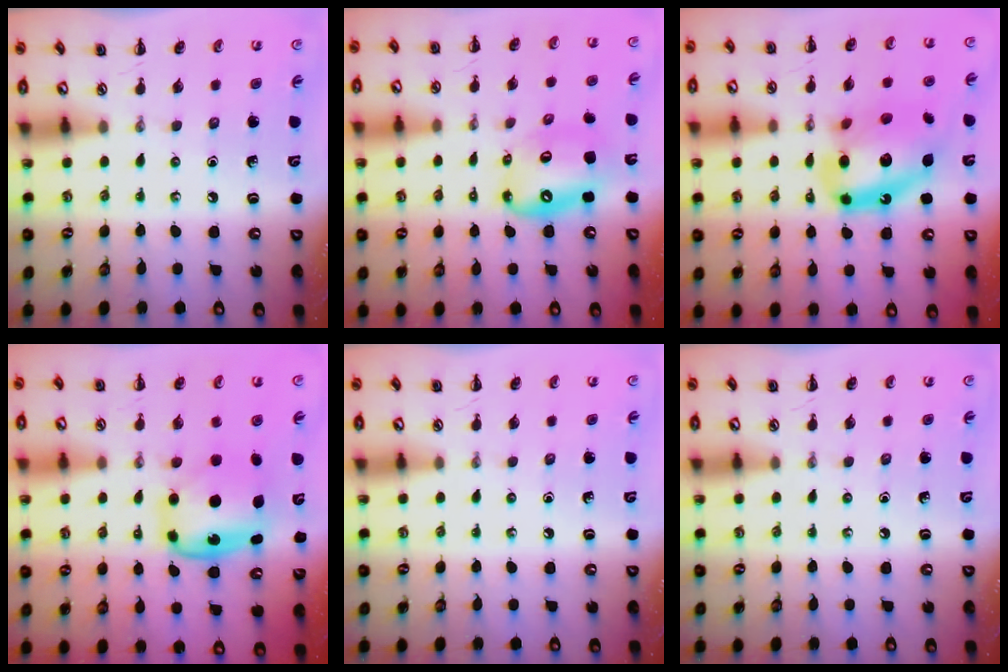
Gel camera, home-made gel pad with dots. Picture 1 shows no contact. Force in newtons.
{"total": 13.1, "press": 12.6, "slide": 3.6}
{"total": 17.3, "press": 16.9, "slide": 4.0}
{"total": 6.3, "press": 6.3, "slide": 0.7}
{"total": 0.0}
{"total": 0.0}